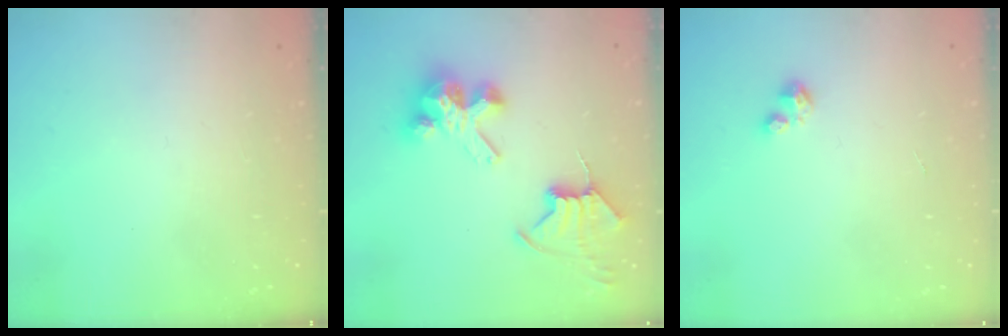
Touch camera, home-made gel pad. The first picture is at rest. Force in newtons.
{"total": 9.8, "press": 9.7, "slide": 1.2}
{"total": 2.1, "press": 2.0, "slide": 0.5}